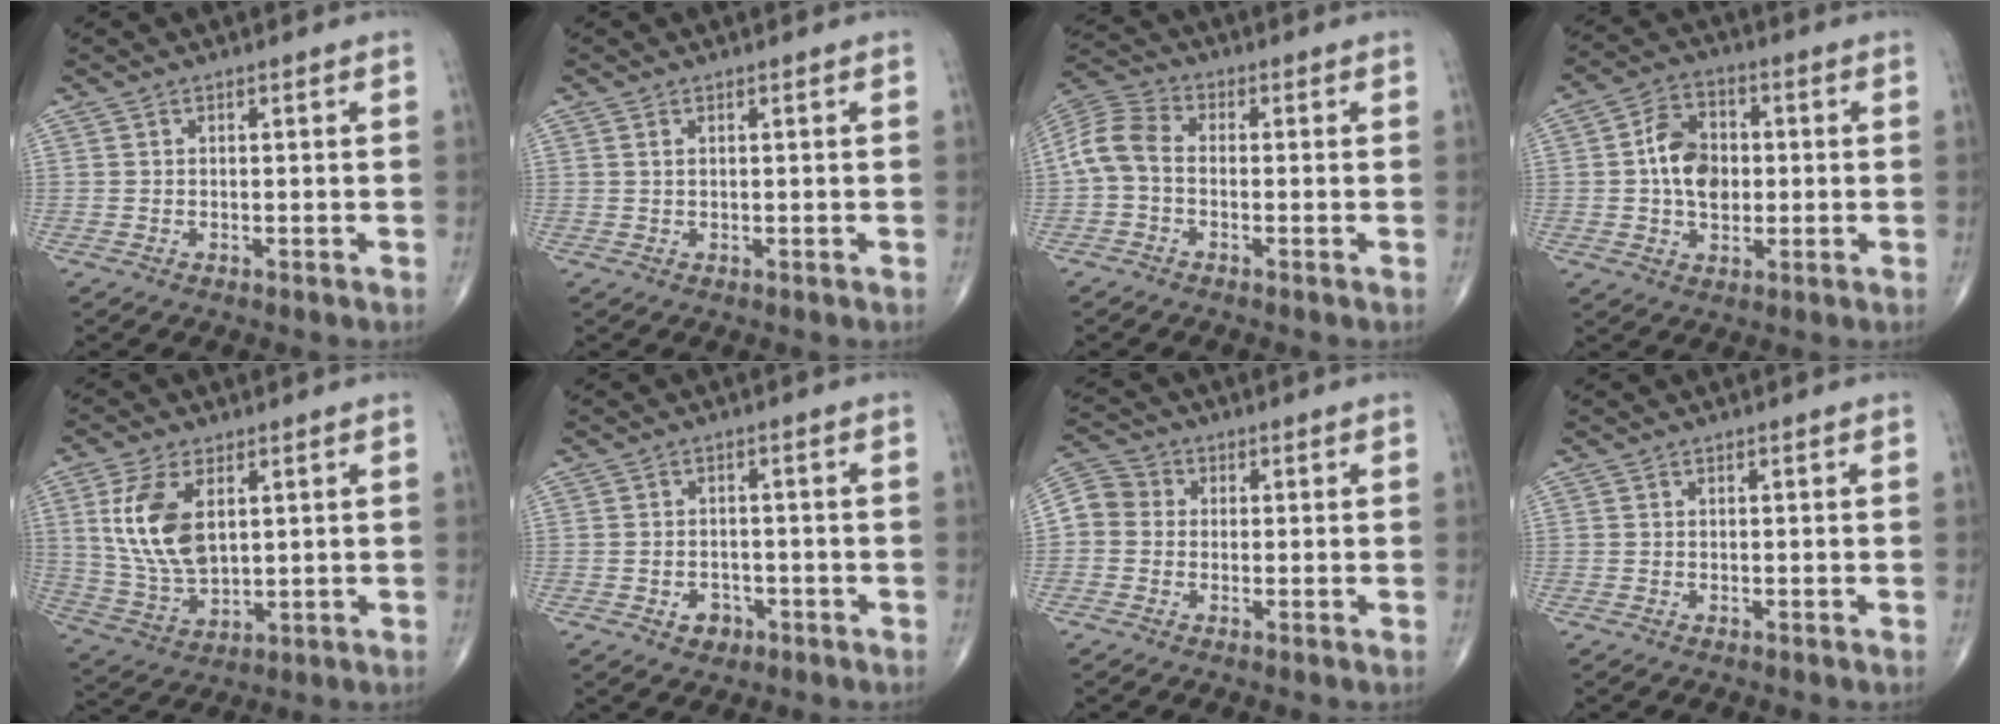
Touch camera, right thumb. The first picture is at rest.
{"total": 0.7, "force": [0.4, 0.3, 0.6], "torque": [-0.012, 0.005, 0.009]}
{"total": 7.2, "force": [-1.0, 4.7, 5.4], "torque": [-0.108, 0.022, -0.037]}
{"total": 9.7, "force": [0.2, 6.8, 6.9], "torque": [-0.099, 0.014, -0.003]}
{"total": 13.0, "force": [3.5, 7.1, 10.3], "torque": [-0.205, -0.014, 0.078]}
{"total": 3.5, "force": [-1.6, 2.7, 1.6], "torque": [-0.008, 0.009, -0.020]}
{"total": 6.3, "force": [-0.2, 5.7, 2.6], "torque": [-0.036, 0.017, -0.016]}
{"total": 0.0}